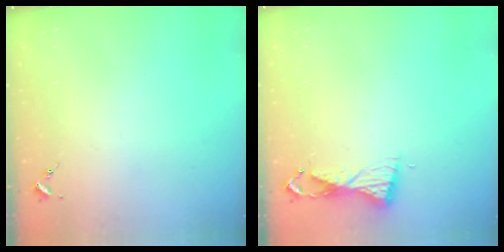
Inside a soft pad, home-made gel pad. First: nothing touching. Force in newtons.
{"total": 6.2, "press": 6.1, "slide": 0.6}